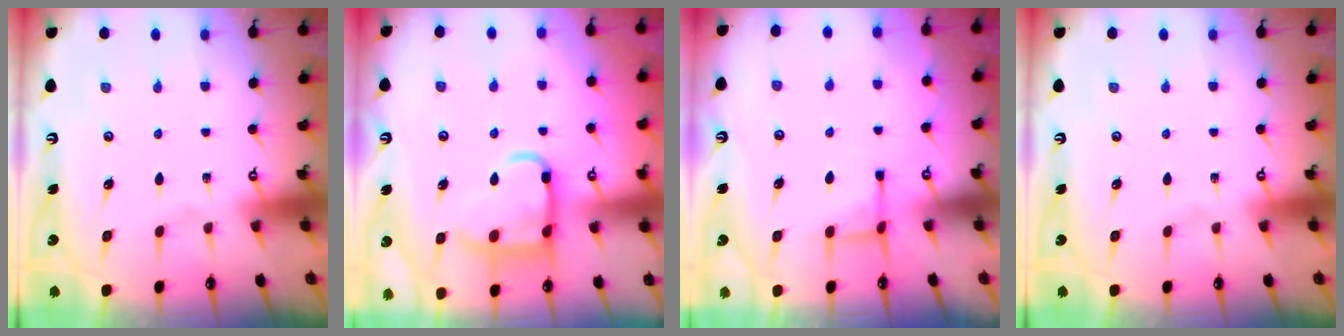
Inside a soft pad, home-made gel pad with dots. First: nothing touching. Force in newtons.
{"total": 12.8, "press": 12.7, "slide": 1.4}
{"total": 4.2, "press": 4.1, "slide": 0.6}
{"total": 0.0}